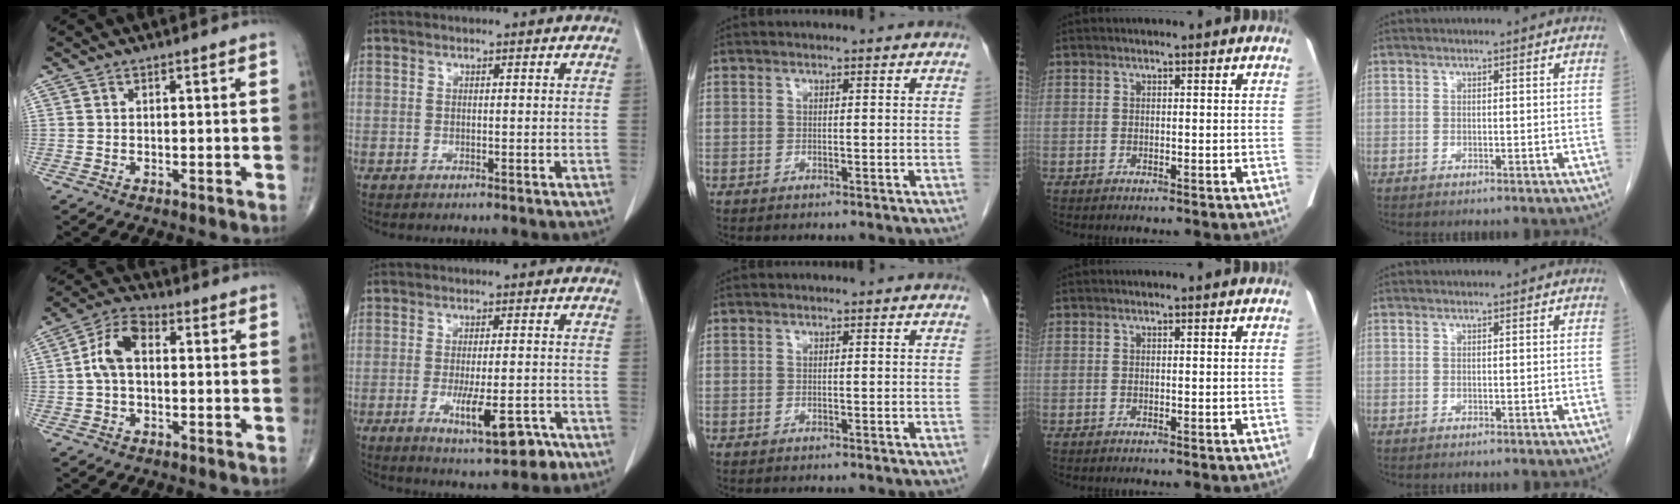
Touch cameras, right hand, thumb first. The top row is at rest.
{"thumb": {"total": 7.9, "force": [0.4, 4.7, 6.3], "torque": [-0.119, 0.026, -0.002]}, "index": {"total": 8.8, "force": [-4.0, 2.2, 7.5], "torque": [-0.116, -0.011, -0.054]}}